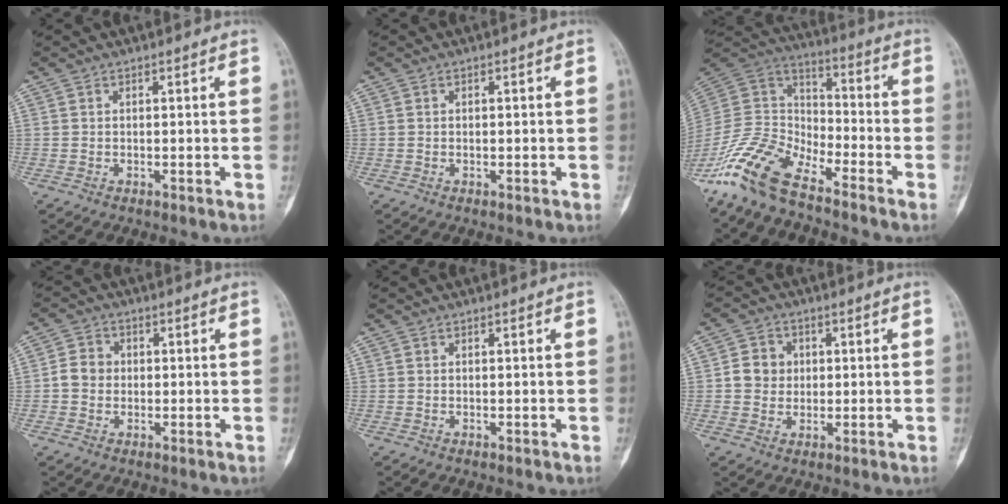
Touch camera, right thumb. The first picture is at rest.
{"total": 0.0}
{"total": 14.2, "force": [-11.1, 4.9, 7.3], "torque": [-0.138, 0.074, -0.227]}
{"total": 4.2, "force": [-0.2, 3.7, 1.9], "torque": [-0.022, 0.011, -0.011]}
{"total": 0.0}
{"total": 5.5, "force": [0.5, 5.0, 2.2], "torque": [-0.012, 0.005, 0.004]}